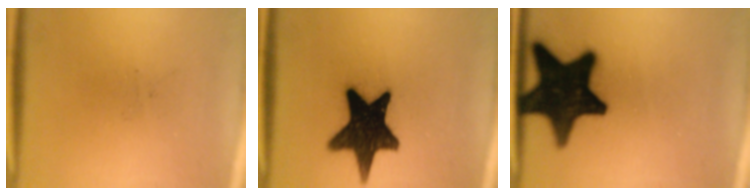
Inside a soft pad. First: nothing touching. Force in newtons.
{"total": 17.0}
{"total": 19.1}